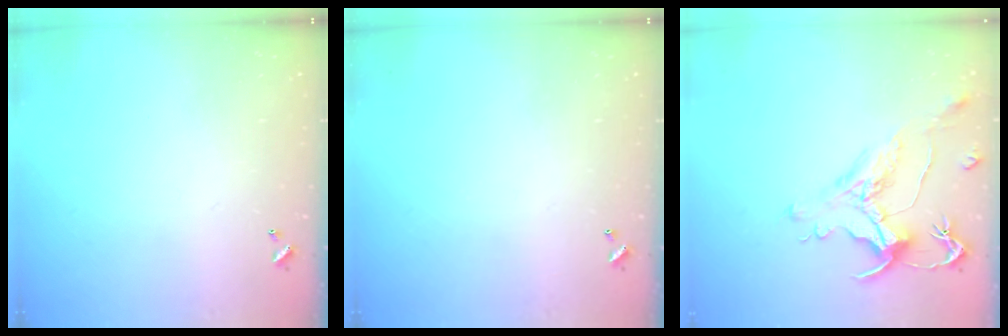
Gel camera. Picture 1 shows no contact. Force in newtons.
{"total": 0.0}
{"total": 1.7, "press": 1.1, "slide": 1.3}